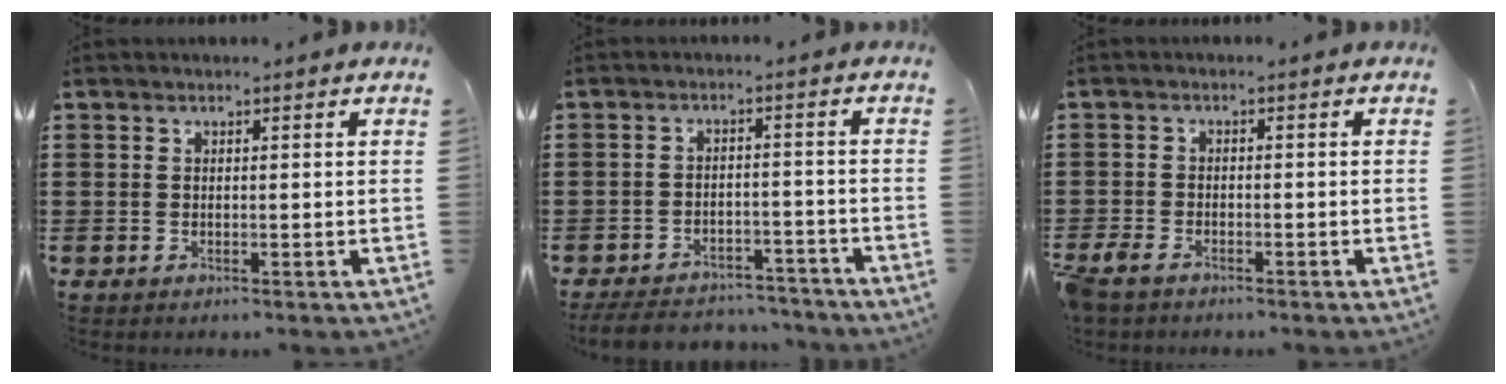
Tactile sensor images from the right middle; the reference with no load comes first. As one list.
[{"total": 5.3, "force": [-5.2, 0.6, 0.7], "torque": [-0.023, 0.009, -0.103]}, {"total": 1.8, "force": [-1.5, 0.6, 0.6], "torque": [-0.030, -0.004, -0.035]}]